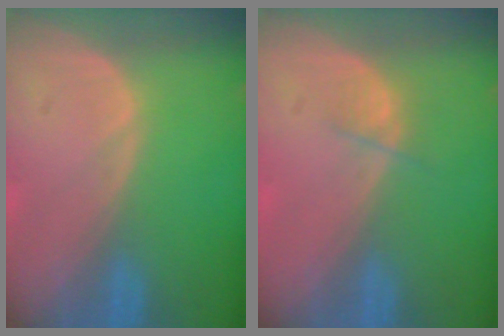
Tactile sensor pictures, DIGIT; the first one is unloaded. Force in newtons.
{"total": 1.9, "press": 1.7, "slide": 0.8}